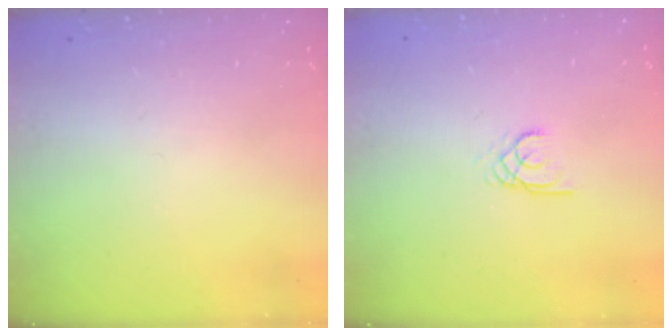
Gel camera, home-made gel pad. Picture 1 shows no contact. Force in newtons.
{"total": 1.9, "press": 1.9, "slide": 0.0}